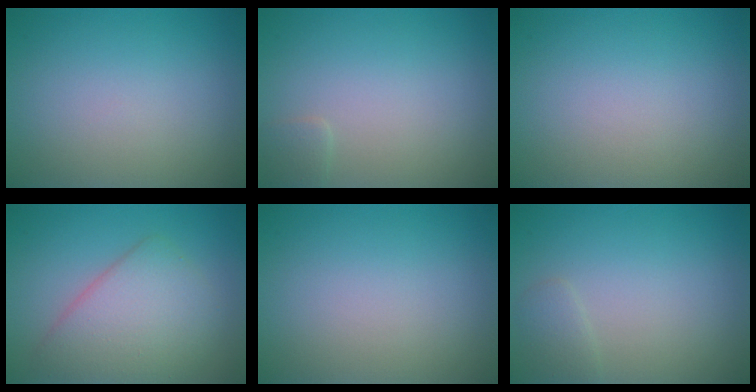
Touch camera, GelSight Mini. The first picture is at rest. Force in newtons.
{"total": 0.8, "press": 0.8, "slide": 0.1}
{"total": 0.0}
{"total": 5.4, "press": 5.4, "slide": 0.1}
{"total": 0.0}
{"total": 1.1, "press": 1.1, "slide": 0.1}